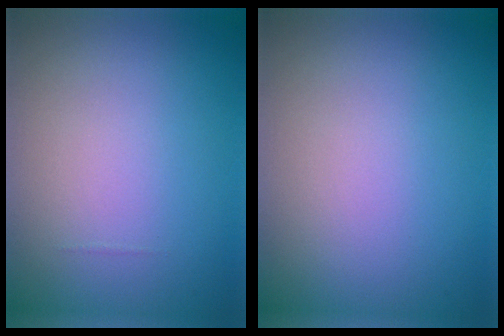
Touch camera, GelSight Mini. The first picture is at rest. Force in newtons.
{"total": 0.0}